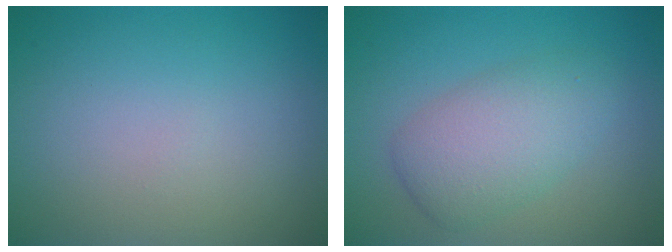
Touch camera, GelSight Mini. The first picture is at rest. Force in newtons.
{"total": 4.6, "press": 4.6, "slide": 0.0}